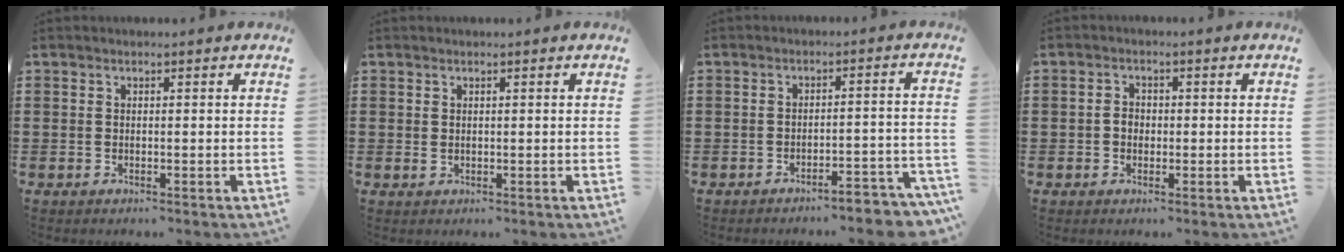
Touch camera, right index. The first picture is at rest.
{"total": 0.6, "force": [0.1, 0.4, 0.4], "torque": [-0.009, 0.003, 0.002]}
{"total": 3.8, "force": [-3.5, 0.1, 1.3], "torque": [-0.025, -0.004, -0.072]}
{"total": 1.9, "force": [-0.4, 1.5, 1.1], "torque": [-0.023, 0.005, -0.009]}